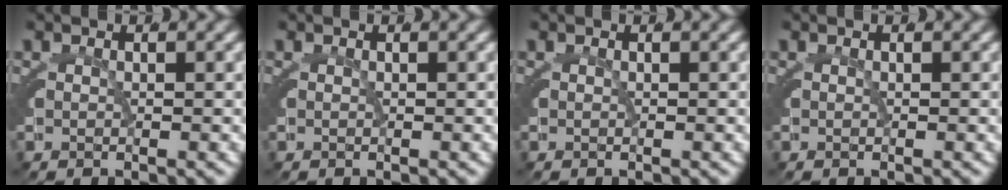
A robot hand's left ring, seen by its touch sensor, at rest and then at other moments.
{"total": 0.0}
{"total": 0.0}
{"total": 0.0}